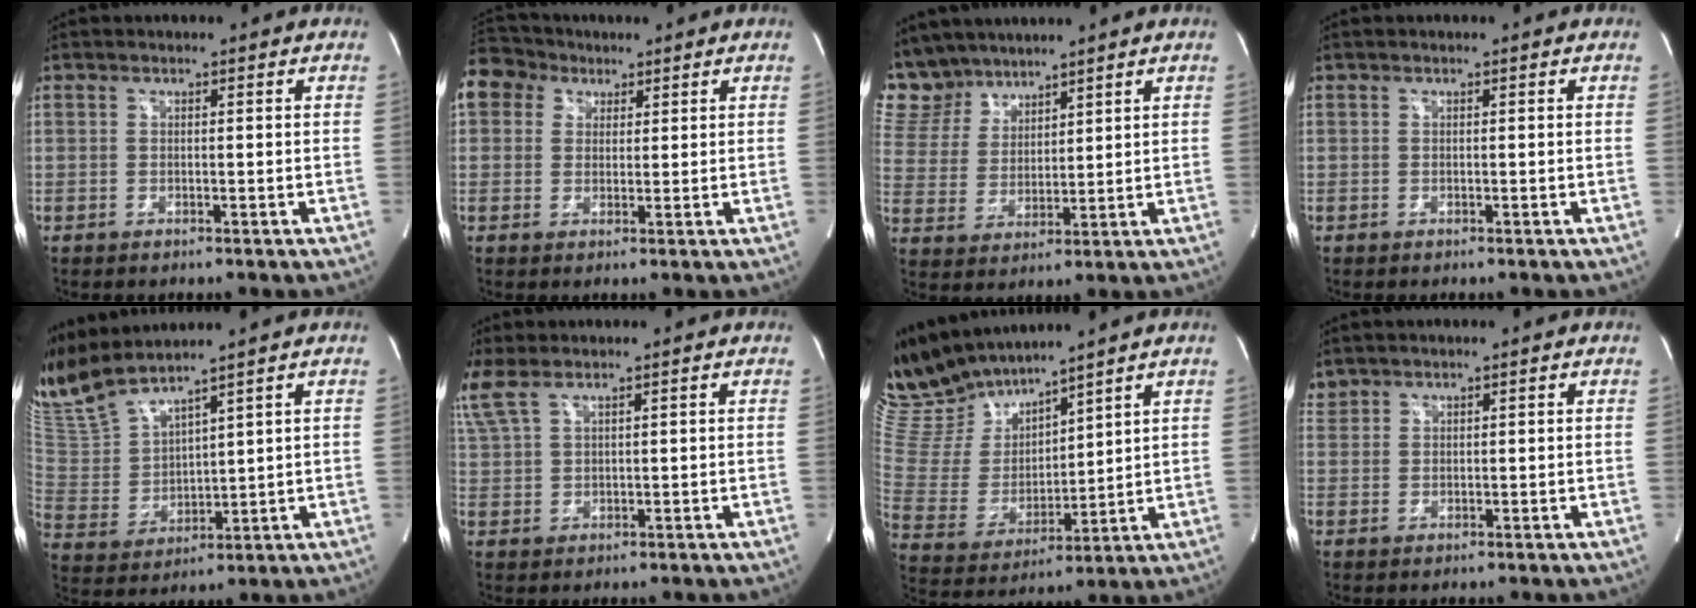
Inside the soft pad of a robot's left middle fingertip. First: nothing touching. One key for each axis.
{"total": 9.0, "fx": 4.9, "fy": 7.1, "fz": 2.4, "tx": -0.060, "ty": 0.046, "tz": 0.097}
{"total": 9.7, "fx": 8.7, "fy": 4.0, "fz": 1.3, "tx": -0.041, "ty": 0.019, "tz": 0.187}
{"total": 0.0}
{"total": 10.9, "fx": 9.8, "fy": 0.1, "fz": 4.6, "tx": -0.113, "ty": 0.003, "tz": 0.215}
{"total": 5.0, "fx": 3.8, "fy": 1.2, "fz": 3.0, "tx": -0.094, "ty": 0.022, "tz": 0.090}
{"total": 12.8, "fx": 12.1, "fy": 2.6, "fz": 3.5, "tx": -0.088, "ty": 0.004, "tz": 0.255}
{"total": 1.4, "fx": 1.3, "fy": 0.4, "fz": -0.2, "tx": 0.001, "ty": 0.010, "tz": 0.029}